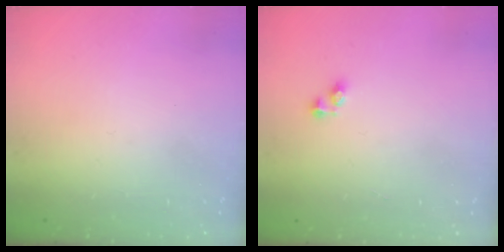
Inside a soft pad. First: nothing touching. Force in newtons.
{"total": 2.5, "press": 2.5, "slide": 0.2}